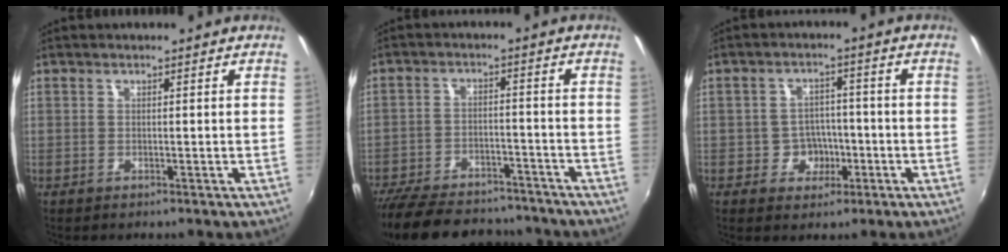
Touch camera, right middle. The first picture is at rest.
{"total": 20.9, "force": [-17.3, 8.1, 8.4], "torque": [-0.195, 0.005, -0.247]}
{"total": 5.1, "force": [-1.9, 4.5, 1.5], "torque": [-0.030, 0.016, -0.019]}